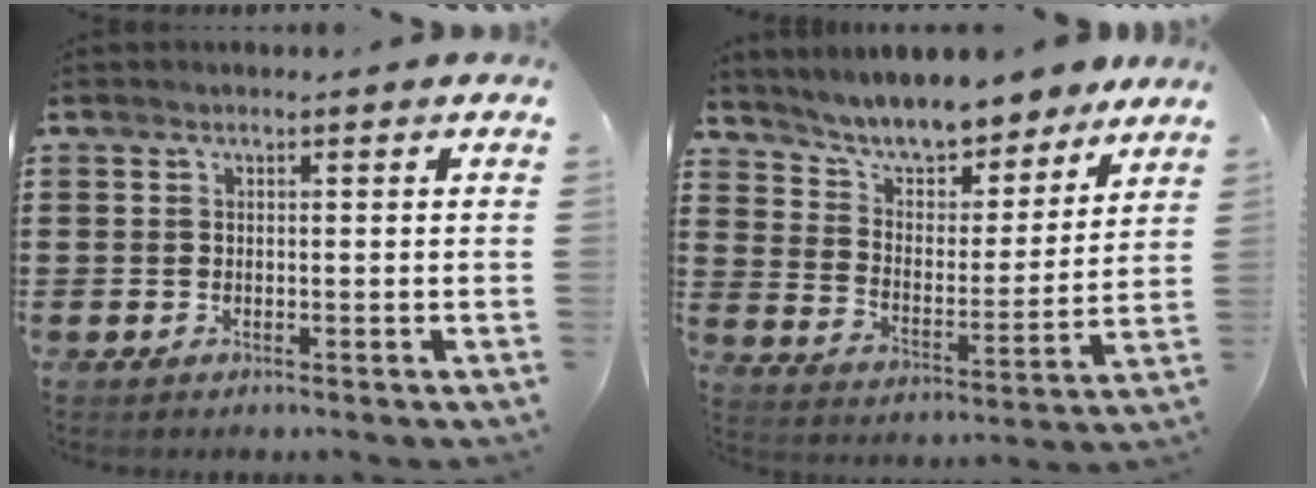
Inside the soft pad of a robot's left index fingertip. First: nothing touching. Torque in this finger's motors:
{"motor_torque": [0.37, -0.16, 0.30, 0.01]}